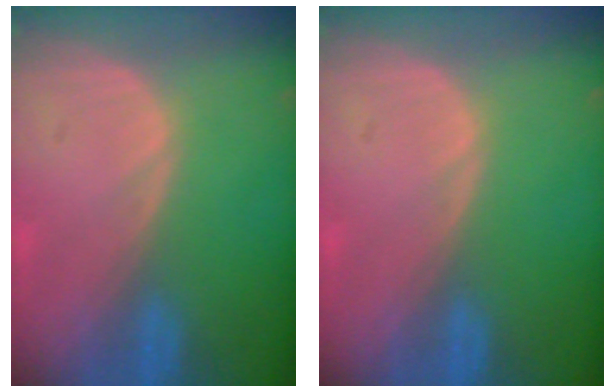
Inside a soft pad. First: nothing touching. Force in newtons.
{"total": 0.0}